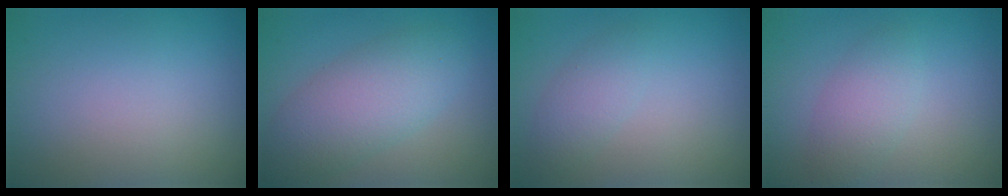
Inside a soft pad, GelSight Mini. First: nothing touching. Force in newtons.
{"total": 5.4, "press": 5.4, "slide": 0.1}
{"total": 2.0, "press": 2.0, "slide": 0.1}
{"total": 2.6, "press": 2.6, "slide": 0.1}